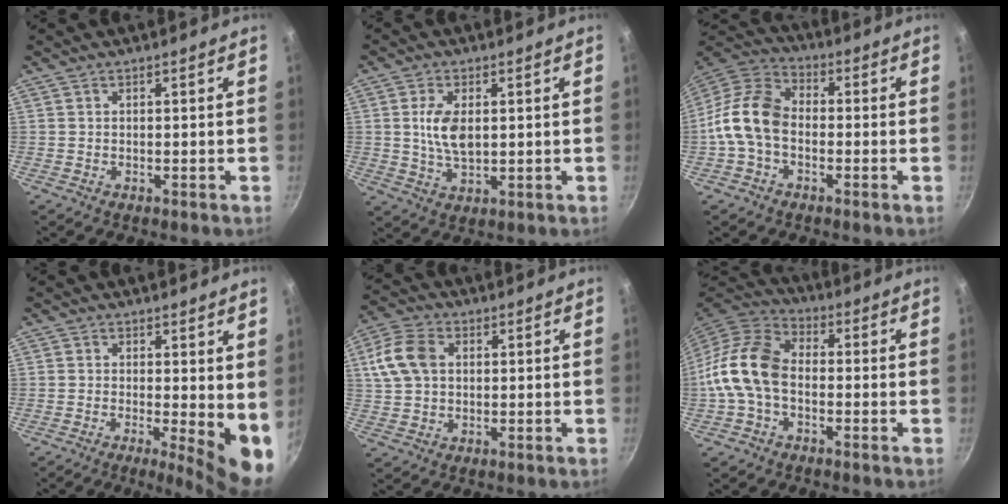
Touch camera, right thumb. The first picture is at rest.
{"total": 7.1, "force": [1.0, 3.9, 5.9], "torque": [-0.108, -0.008, 0.020]}
{"total": 11.8, "force": [-2.0, 8.1, 8.4], "torque": [-0.147, 0.038, -0.062]}
{"total": 8.1, "force": [-0.3, 2.5, 7.7], "torque": [-0.093, -0.015, -0.001]}
{"total": 9.9, "force": [2.1, 7.1, 6.6], "torque": [-0.127, 0.011, 0.032]}
{"total": 13.0, "force": [-1.8, 8.7, 9.5], "torque": [-0.169, 0.037, -0.055]}